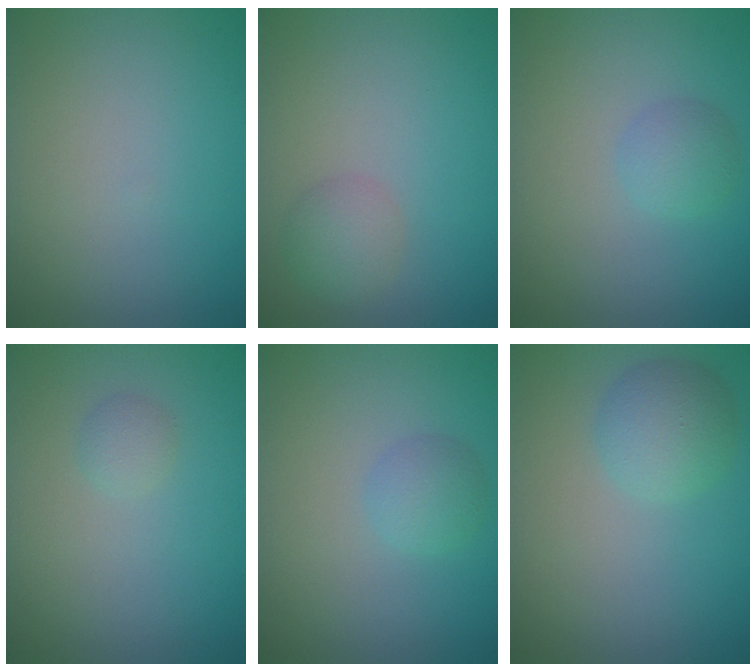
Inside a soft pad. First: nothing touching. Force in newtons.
{"total": 2.2, "press": 2.2, "slide": 0.0}
{"total": 1.9, "press": 1.9, "slide": 0.1}
{"total": 1.0, "press": 1.0, "slide": 0.1}
{"total": 1.9, "press": 1.9, "slide": 0.1}
{"total": 3.2, "press": 3.2, "slide": 0.2}